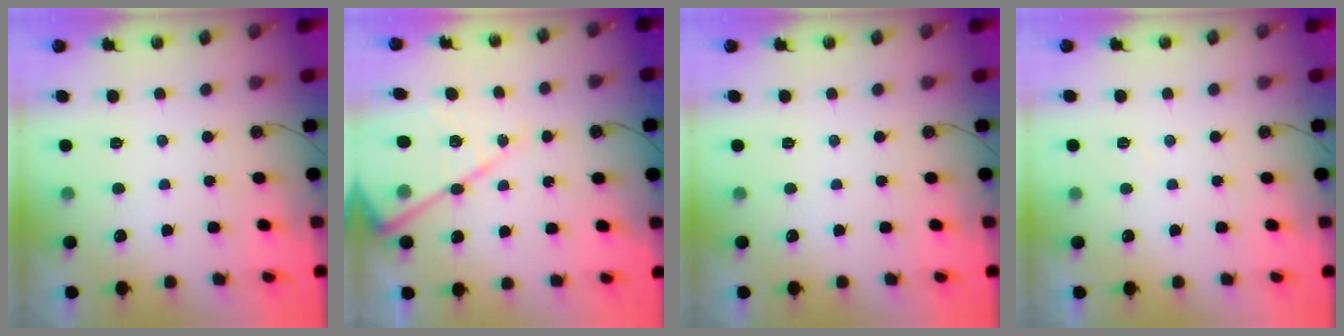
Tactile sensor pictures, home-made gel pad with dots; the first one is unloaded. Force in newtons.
{"total": 15.9, "press": 15.9, "slide": 1.7}
{"total": 0.0}
{"total": 3.2, "press": 3.1, "slide": 0.6}